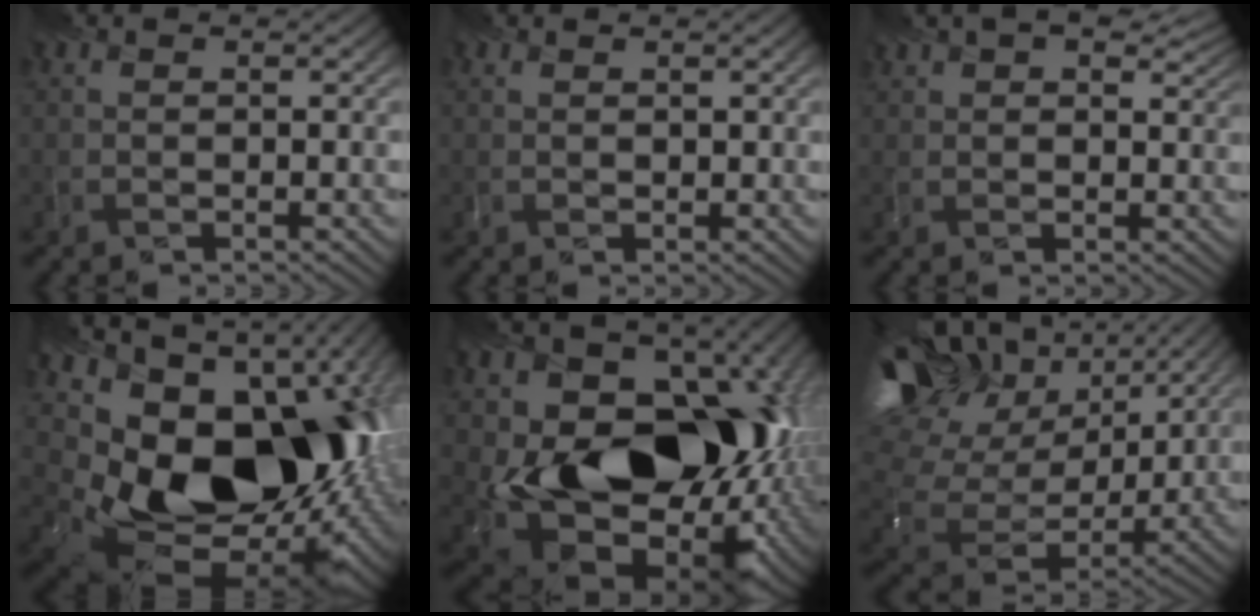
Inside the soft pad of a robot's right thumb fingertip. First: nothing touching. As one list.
[{"total": 0.7, "force": [0.5, 0.3, 0.4], "torque": [-0.003, -0.006, 0.016]}, {"total": 5.8, "force": [3.7, 2.8, 3.6], "torque": [-0.050, -0.001, 0.052]}, {"total": 19.6, "force": [0.9, 14.3, 13.3], "torque": [-0.247, -0.057, 0.073]}, {"total": 16.8, "force": [0.9, 12.5, 11.3], "torque": [-0.156, -0.042, 0.030]}, {"total": 16.4, "force": [7.8, 11.1, 9.1], "torque": [-0.227, 0.020, 0.150]}]